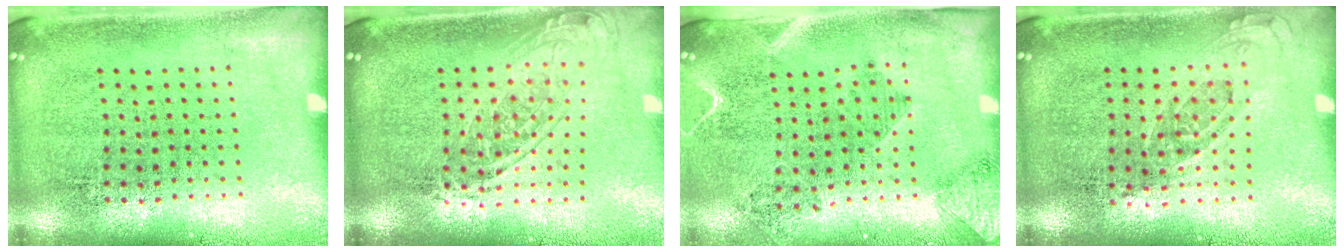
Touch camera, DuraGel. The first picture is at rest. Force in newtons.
{"total": 1.5, "press": 1.2, "slide": 0.9}
{"total": 1.9, "press": 1.6, "slide": 0.9}
{"total": 0.7, "press": 0.7, "slide": 0.3}